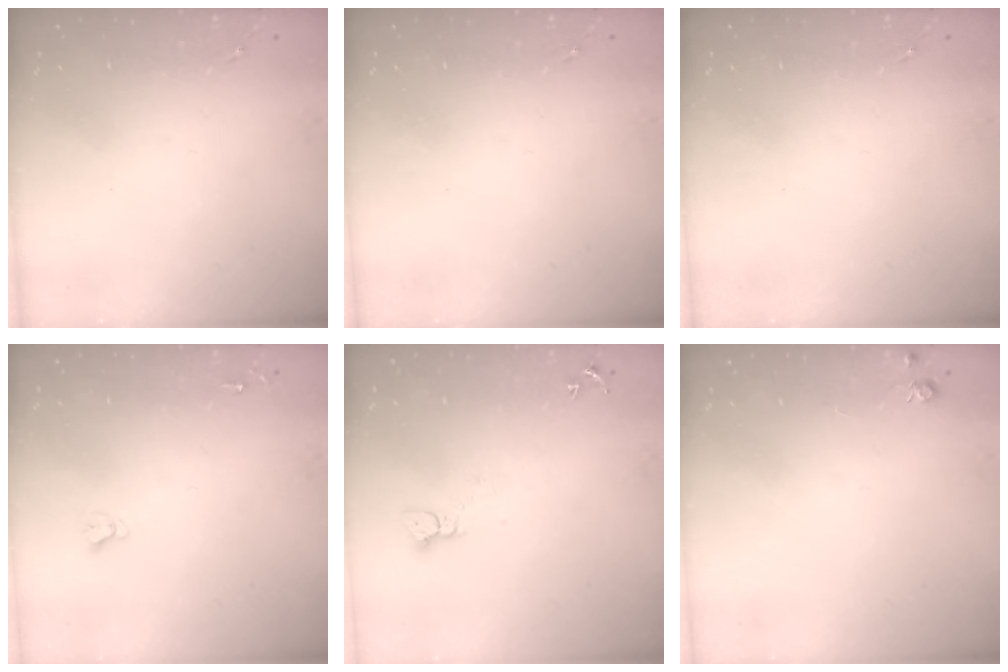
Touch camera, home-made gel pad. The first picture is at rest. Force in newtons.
{"total": 0.0}
{"total": 0.0}
{"total": 2.7, "press": 2.7, "slide": 0.2}
{"total": 2.1, "press": 2.1, "slide": 0.2}
{"total": 5.4, "press": 5.3, "slide": 0.7}